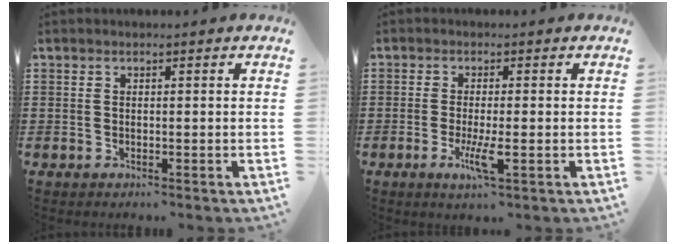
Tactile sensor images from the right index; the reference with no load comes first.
{"total": 4.5, "force": [-1.6, 0.5, 4.2], "torque": [-0.089, -0.019, -0.031]}